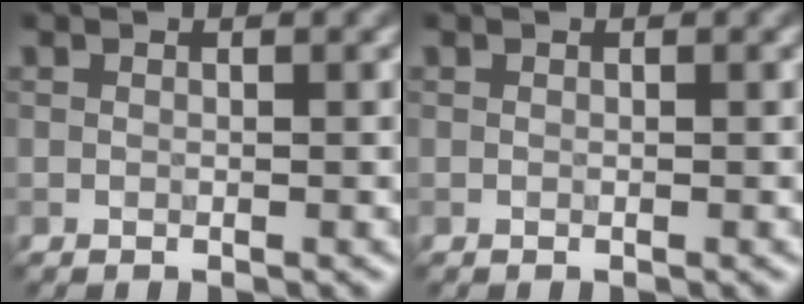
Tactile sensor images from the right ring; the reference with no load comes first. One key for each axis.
{"total": 0.0}